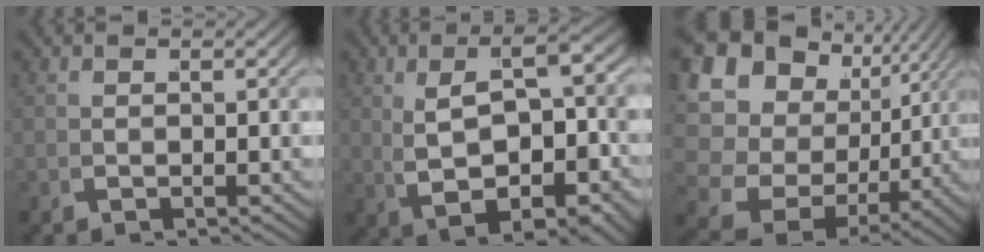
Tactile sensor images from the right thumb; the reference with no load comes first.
{"total": 10.9, "force": [0.3, 5.8, 9.3], "torque": [-0.171, -0.018, 0.032]}
{"total": 15.5, "force": [0.6, 12.0, 9.8], "torque": [-0.199, -0.029, 0.011]}